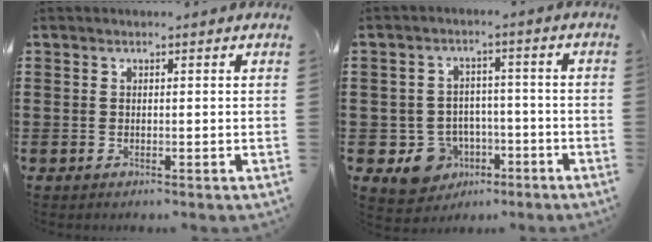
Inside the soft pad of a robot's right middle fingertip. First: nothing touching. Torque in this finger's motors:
{"motor_torque": [0.64, 0.22, 0.06, 0.03]}